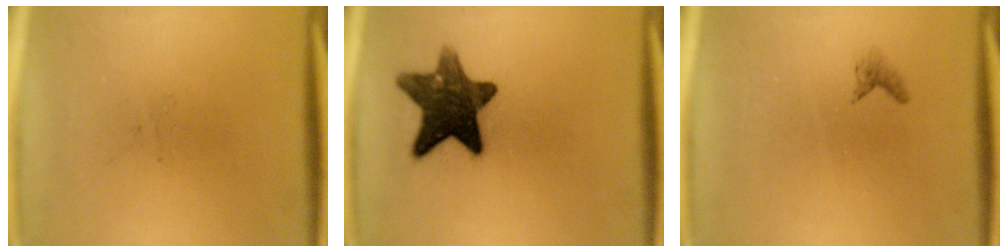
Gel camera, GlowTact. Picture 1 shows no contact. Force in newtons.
{"total": 12.3}
{"total": 0.7}